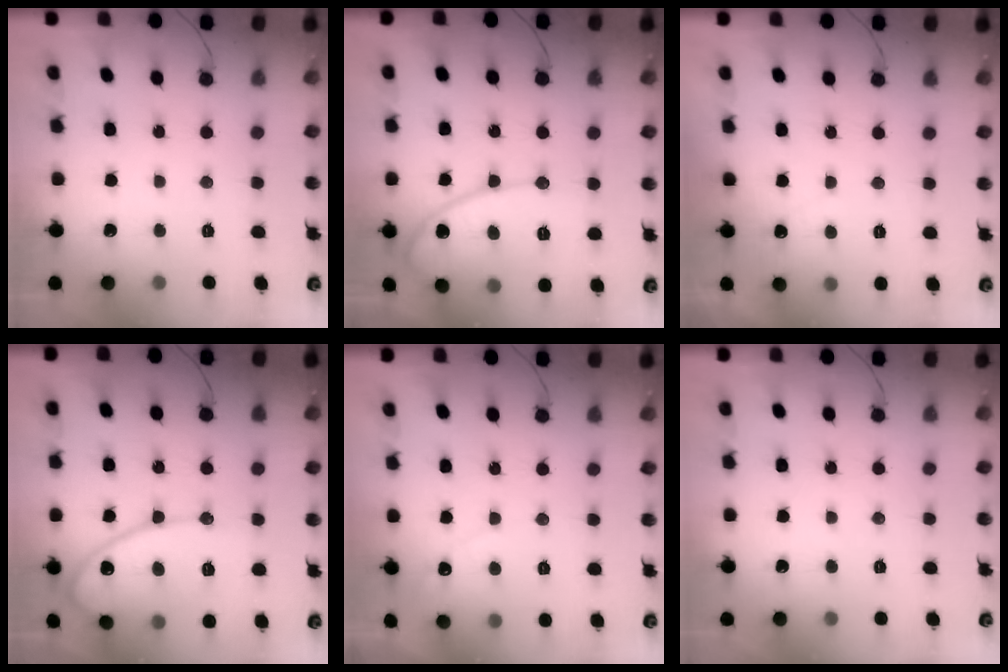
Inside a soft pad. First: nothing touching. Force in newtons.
{"total": 12.8, "press": 12.8, "slide": 0.9}
{"total": 2.2, "press": 2.2, "slide": 0.1}
{"total": 15.0, "press": 14.9, "slide": 1.4}
{"total": 2.5, "press": 2.5, "slide": 0.1}
{"total": 0.0}